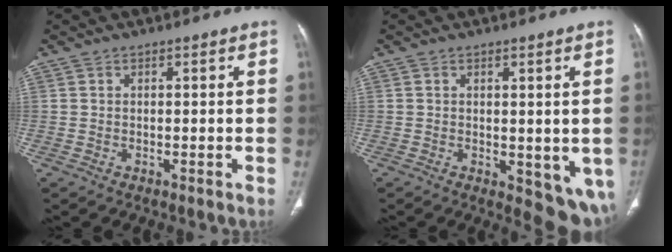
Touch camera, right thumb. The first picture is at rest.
{"total": 8.3, "force": [-1.5, 3.8, 7.2], "torque": [-0.067, -0.017, -0.011]}